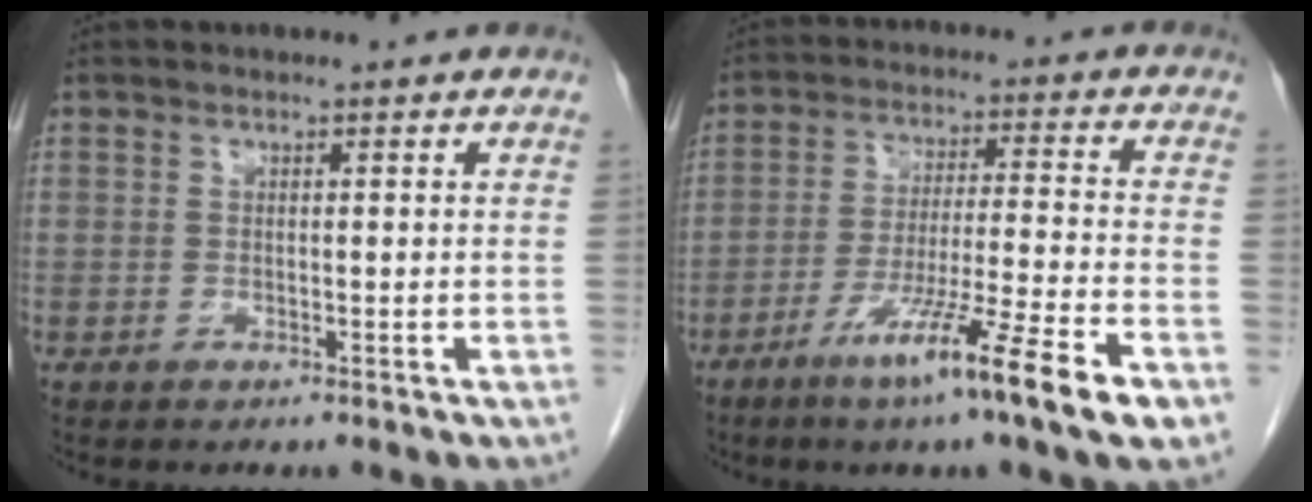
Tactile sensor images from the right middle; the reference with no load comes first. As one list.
[{"total": 13.7, "force": [-7.7, -1.1, 11.2], "torque": [-0.196, -0.036, -0.132]}]